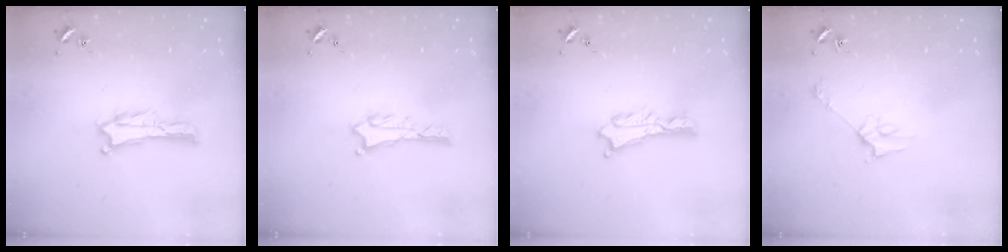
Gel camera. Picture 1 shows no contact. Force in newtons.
{"total": 1.3, "press": 1.3, "slide": 0.3}
{"total": 1.3, "press": 1.3, "slide": 0.1}
{"total": 2.8, "press": 2.8, "slide": 0.2}